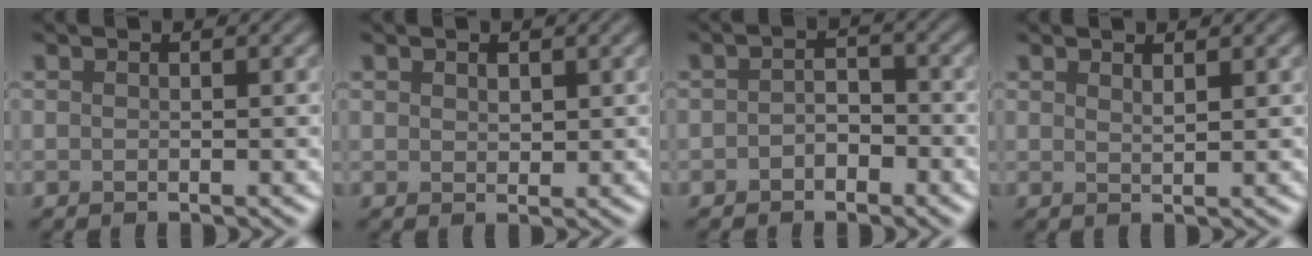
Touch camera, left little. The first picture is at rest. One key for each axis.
{"total": 1.0, "fx": 0.6, "fy": 0.6, "fz": 0.4, "tx": -0.009, "ty": -0.002, "tz": 0.014}
{"total": 1.8, "fx": -0.9, "fy": 1.2, "fz": 1.1, "tx": -0.020, "ty": 0.004, "tz": -0.019}
{"total": 1.0, "fx": 0.9, "fy": 0.2, "fz": 0.5, "tx": -0.006, "ty": -0.001, "tz": 0.015}